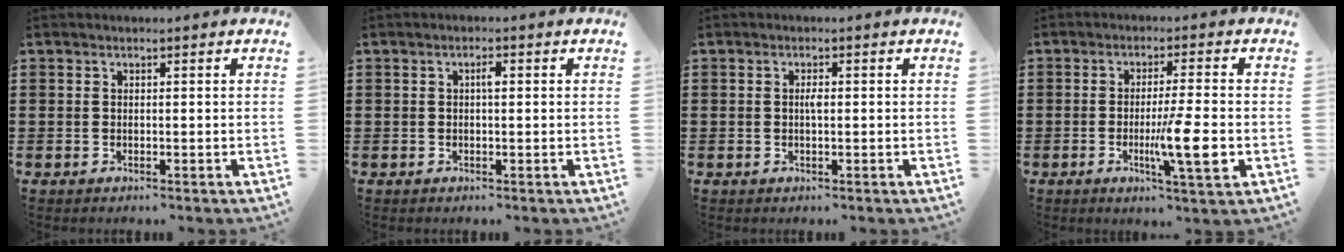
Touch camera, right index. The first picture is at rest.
{"total": 1.4, "force": [0.2, 0.4, 1.3], "torque": [-0.026, 0.004, 0.001]}
{"total": 1.4, "force": [0.0, 0.4, 1.4], "torque": [-0.027, 0.002, -0.001]}
{"total": 8.5, "force": [-2.0, 0.8, 8.3], "torque": [-0.147, -0.015, -0.035]}